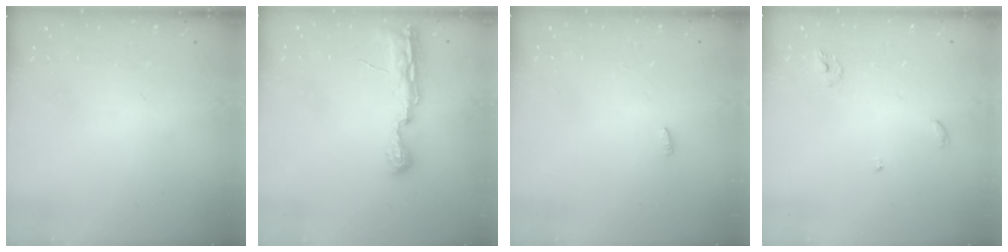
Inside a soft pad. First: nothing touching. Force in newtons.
{"total": 7.9, "press": 7.8, "slide": 0.8}
{"total": 2.1, "press": 1.9, "slide": 0.7}
{"total": 5.4, "press": 5.4, "slide": 0.2}